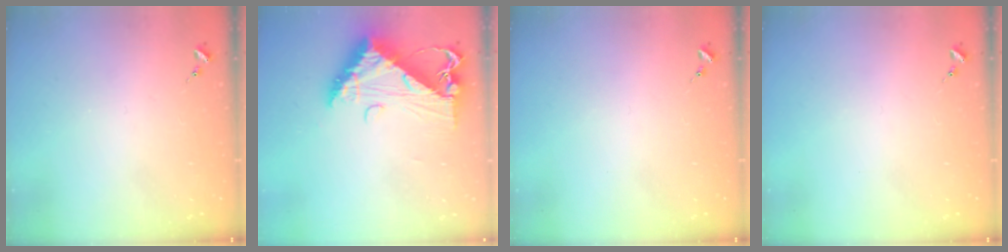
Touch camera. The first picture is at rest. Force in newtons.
{"total": 12.7, "press": 12.7, "slide": 1.3}
{"total": 0.0}
{"total": 0.0}